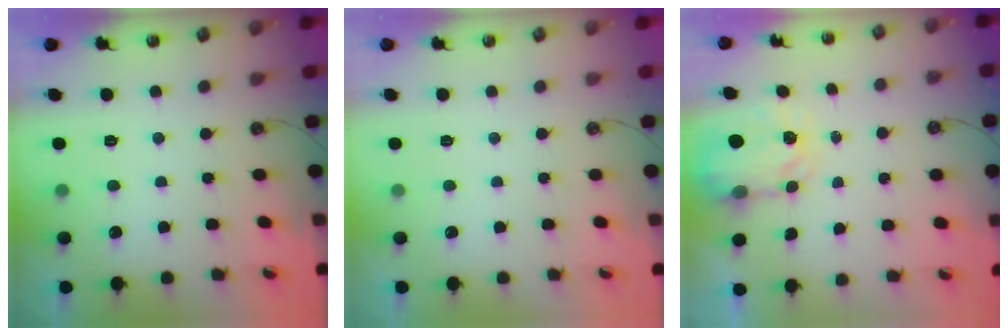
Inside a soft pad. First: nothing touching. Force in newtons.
{"total": 0.0}
{"total": 3.7, "press": 3.6, "slide": 0.5}